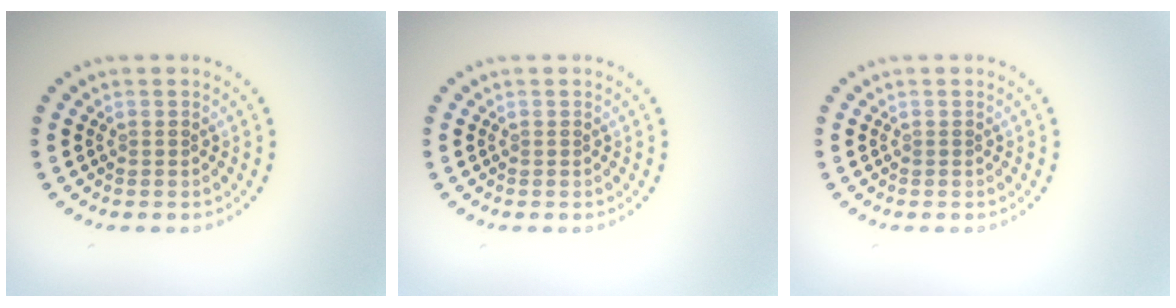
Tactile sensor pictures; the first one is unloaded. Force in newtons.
{"total": 0.0}
{"total": 0.0}